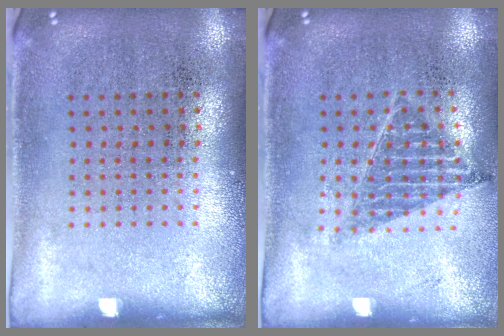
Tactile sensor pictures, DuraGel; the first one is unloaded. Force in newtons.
{"total": 0.9, "press": 0.9, "slide": 0.2}